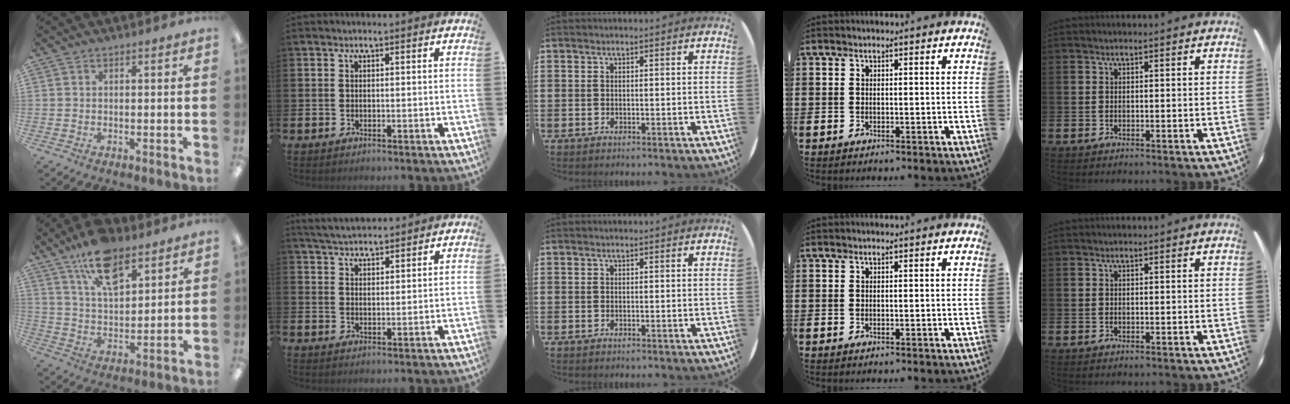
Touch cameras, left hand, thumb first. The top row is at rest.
{"thumb": {"total": 13.5, "force": [9.0, 6.5, 7.8], "torque": [-0.123, -0.041, 0.160]}, "index": {"total": 4.2, "force": [4.1, 0.6, 0.5], "torque": [-0.029, -0.014, 0.077]}}